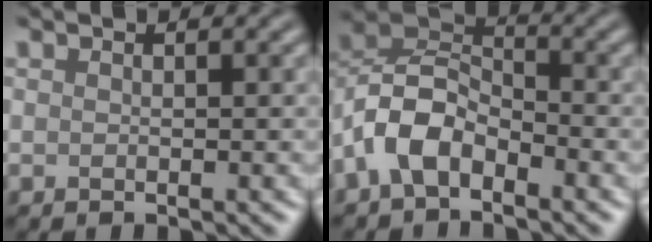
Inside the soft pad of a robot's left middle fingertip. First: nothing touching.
{"total": 6.0, "force": [-3.1, 3.5, 3.8], "torque": [-0.080, 0.012, -0.074]}